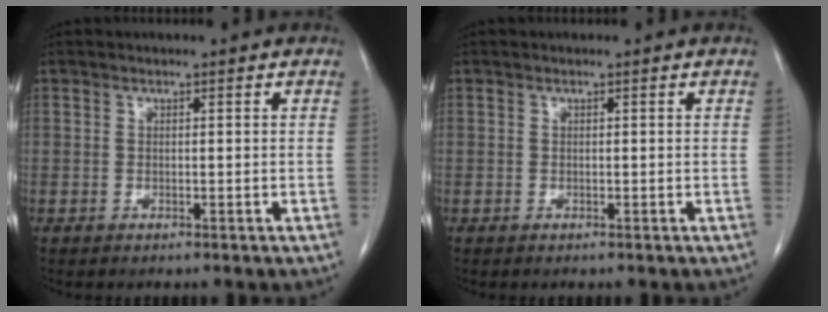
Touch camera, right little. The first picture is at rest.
{"total": 0.0}